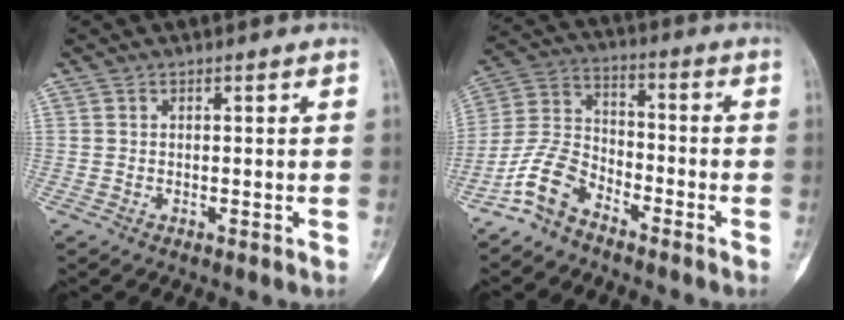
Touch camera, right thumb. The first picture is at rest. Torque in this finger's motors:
{"motor_torque": [0.18, 0.29, 0.20, -0.04, 0.07]}